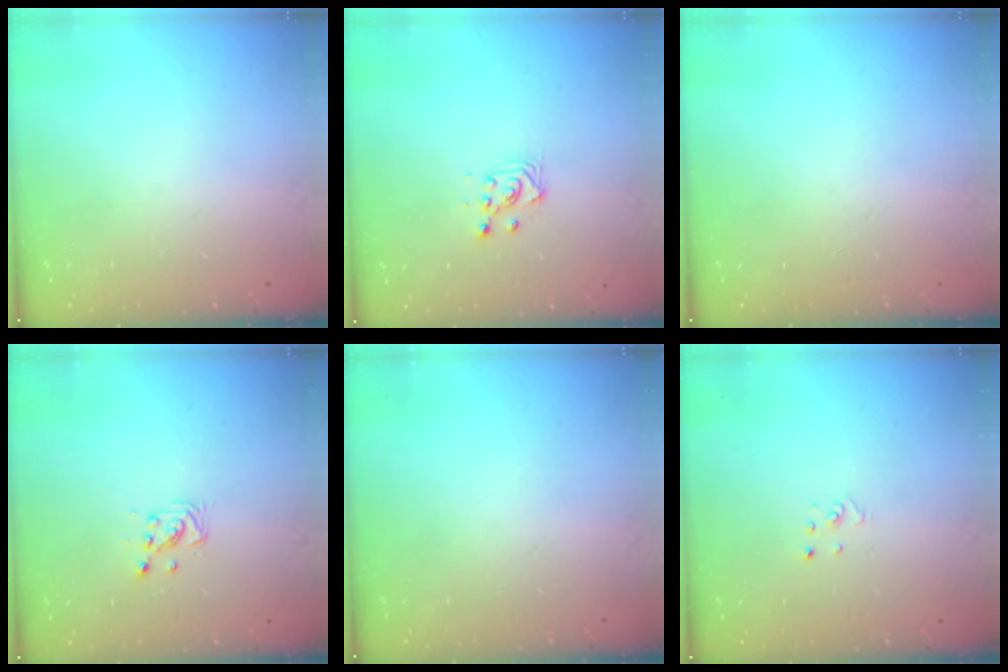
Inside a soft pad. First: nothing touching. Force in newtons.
{"total": 3.4, "press": 3.1, "slide": 1.2}
{"total": 0.0}
{"total": 2.9, "press": 2.9, "slide": 0.3}
{"total": 0.0}
{"total": 1.1, "press": 1.1, "slide": 0.1}